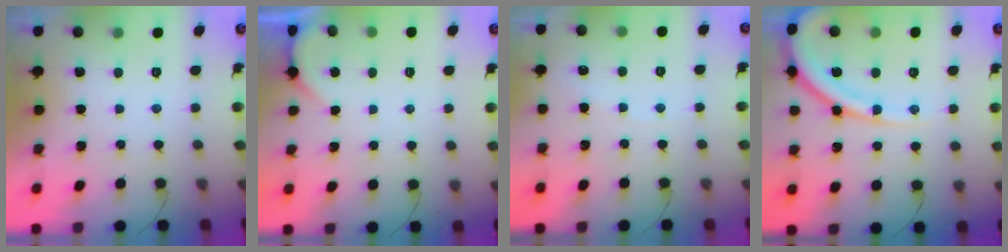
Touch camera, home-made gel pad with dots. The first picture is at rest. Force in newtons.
{"total": 0.8, "press": 0.8, "slide": 0.1}
{"total": 2.7, "press": 2.7, "slide": 0.5}
{"total": 15.8, "press": 15.7, "slide": 1.5}